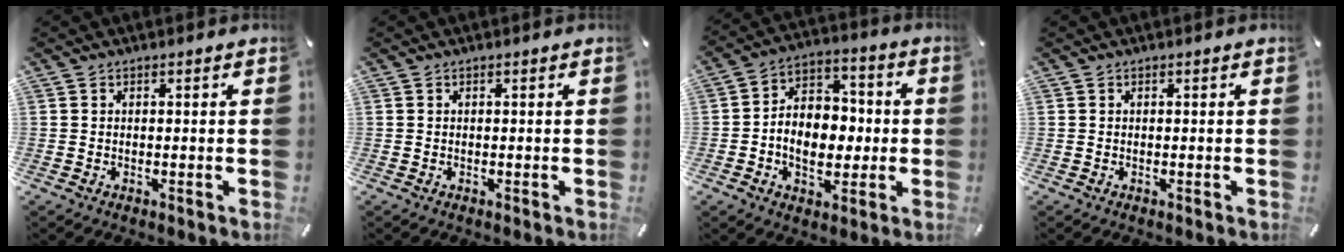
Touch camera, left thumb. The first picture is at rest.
{"total": 0.0}
{"total": 10.9, "force": [-1.7, 8.6, 6.5], "torque": [-0.117, 0.012, -0.031]}
{"total": 0.0}